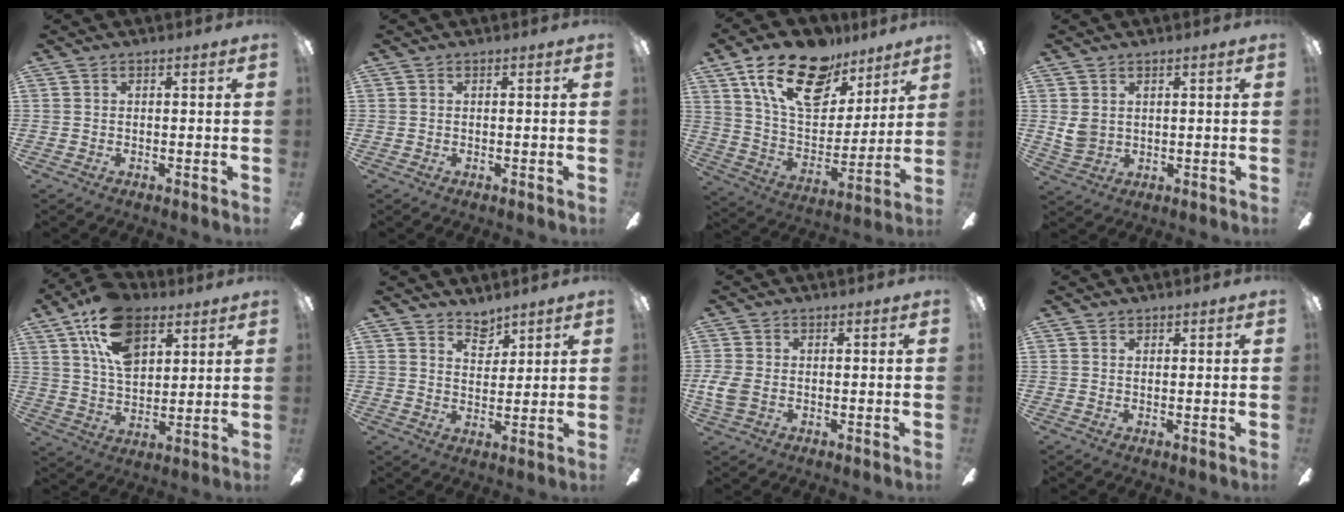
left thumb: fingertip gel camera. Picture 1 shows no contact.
{"total": 0.0}
{"total": 22.3, "force": [13.7, 12.1, 12.8], "torque": [-0.217, -0.063, 0.243]}
{"total": 4.2, "force": [2.0, 3.2, 1.9], "torque": [-0.048, 0.001, 0.039]}
{"total": 23.7, "force": [13.0, 13.2, 14.8], "torque": [-0.307, -0.058, 0.232]}
{"total": 5.1, "force": [4.5, 2.2, 1.2], "torque": [-0.012, -0.026, 0.080]}
{"total": 4.5, "force": [-0.4, 3.1, 3.1], "torque": [-0.080, 0.000, -0.012]}
{"total": 0.9, "force": [0.7, 0.5, 0.2], "torque": [-0.006, 0.001, 0.013]}